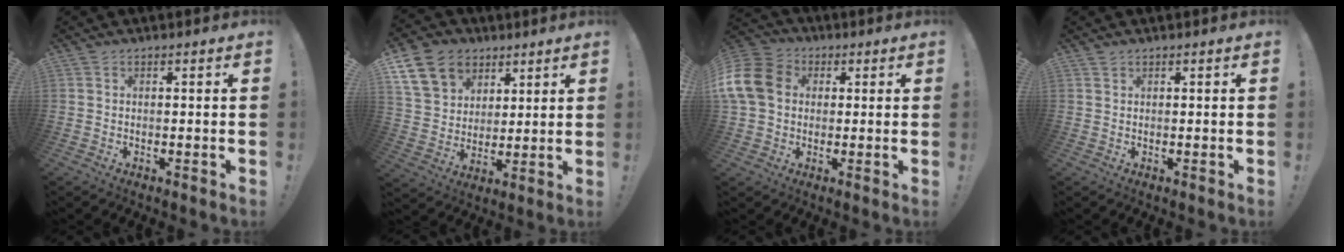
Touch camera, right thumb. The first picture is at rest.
{"total": 15.8, "force": [7.9, 12.0, 6.7], "torque": [-0.102, -0.033, 0.158]}
{"total": 14.8, "force": [1.7, 11.7, 8.8], "torque": [-0.182, 0.009, 0.036]}
{"total": 0.7, "force": [0.6, 0.3, 0.2], "torque": [-0.012, 0.003, 0.013]}